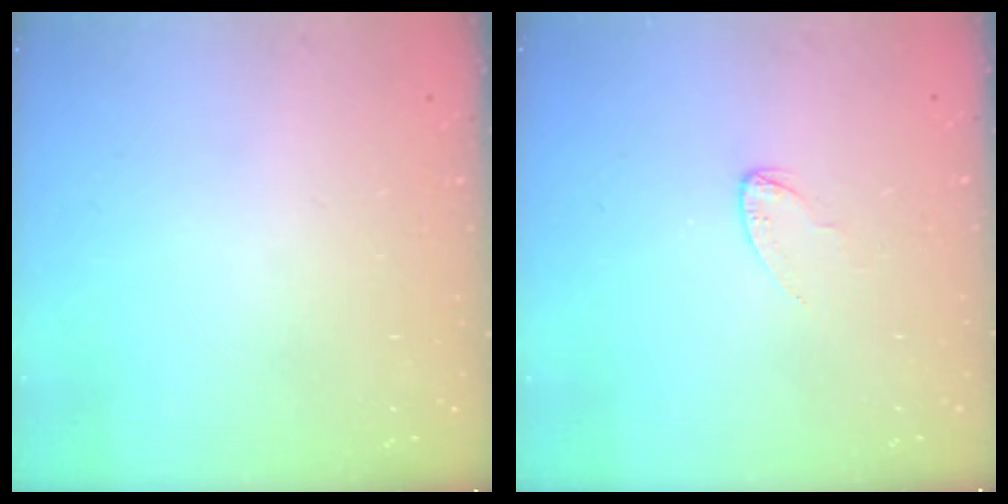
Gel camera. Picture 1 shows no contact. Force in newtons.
{"total": 2.6, "press": 2.6, "slide": 0.2}